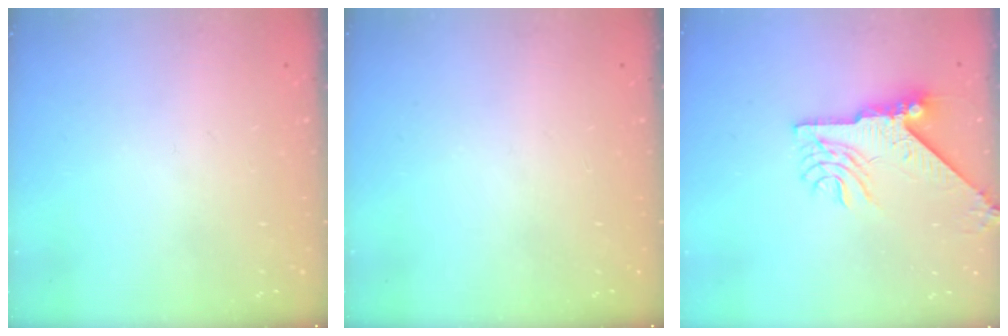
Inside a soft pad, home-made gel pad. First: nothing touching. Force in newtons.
{"total": 0.0}
{"total": 8.9, "press": 8.8, "slide": 1.4}